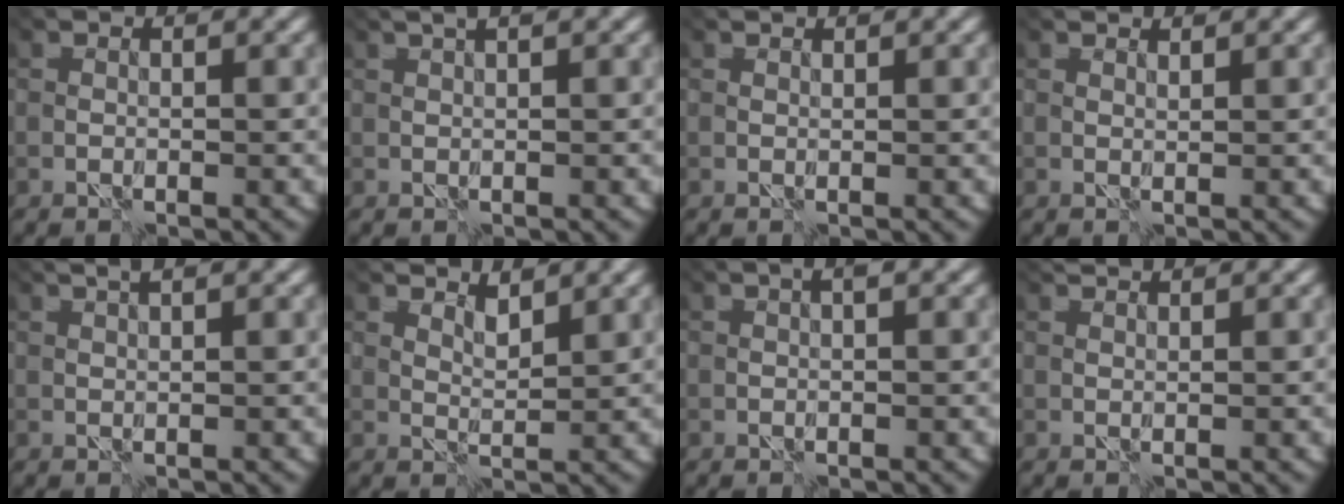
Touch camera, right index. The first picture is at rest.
{"total": 1.4, "force": [1.1, -0.3, 0.7], "torque": [0.002, 0.011, 0.015]}
{"total": 1.1, "force": [1.0, 0.2, 0.2], "torque": [-0.008, 0.000, 0.018]}
{"total": 1.9, "force": [1.9, 0.2, 0.4], "torque": [-0.007, 0.001, 0.028]}
{"total": 1.9, "force": [1.6, -0.1, 1.0], "torque": [-0.002, 0.016, 0.022]}
{"total": 1.3, "force": [1.1, -0.7, 0.0], "torque": [-0.006, -0.013, 0.040]}
{"total": 0.8, "force": [0.0, -0.6, 0.5], "torque": [0.001, 0.000, 0.013]}
{"total": 3.1, "force": [2.9, 0.4, 1.0], "torque": [-0.018, 0.011, 0.041]}